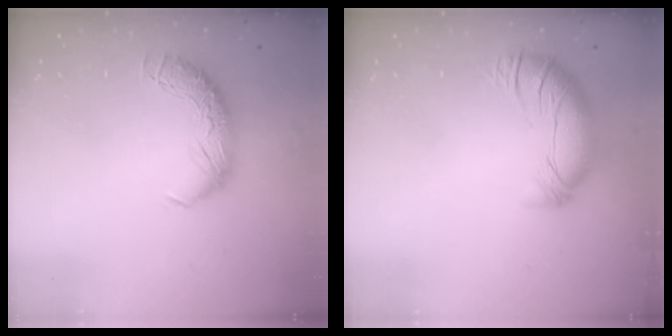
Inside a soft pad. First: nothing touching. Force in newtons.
{"total": 3.7, "press": 2.6, "slide": 2.6}